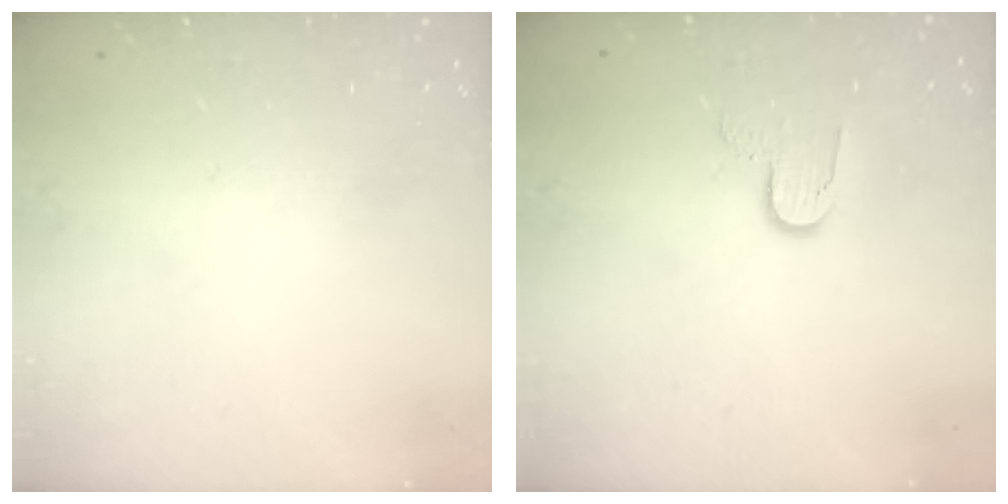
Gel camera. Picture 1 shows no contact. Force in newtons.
{"total": 7.2, "press": 7.2, "slide": 0.6}